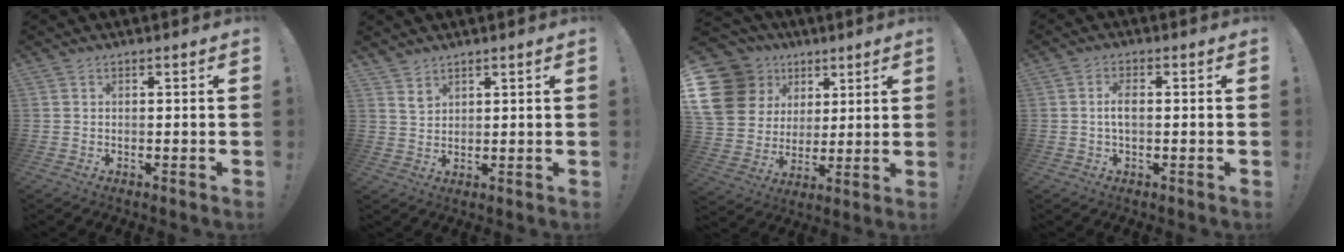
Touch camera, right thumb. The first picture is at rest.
{"total": 3.8, "force": [3.0, 2.2, 0.8], "torque": [-0.006, -0.023, 0.056]}
{"total": 18.5, "force": [7.5, 14.8, 8.2], "torque": [-0.145, -0.032, 0.165]}
{"total": 3.8, "force": [0.0, 1.6, 3.4], "torque": [-0.055, 0.004, -0.002]}